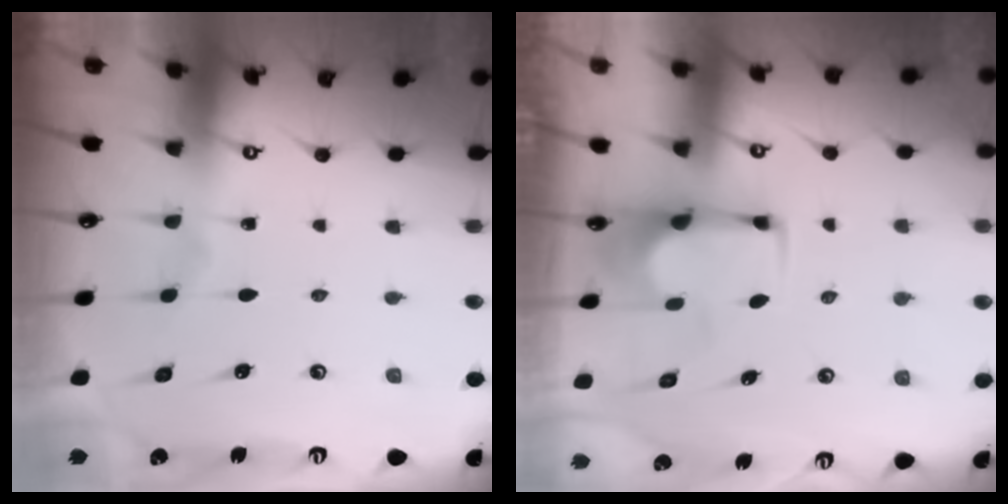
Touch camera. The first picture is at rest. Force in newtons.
{"total": 1.8, "press": 1.7, "slide": 0.7}